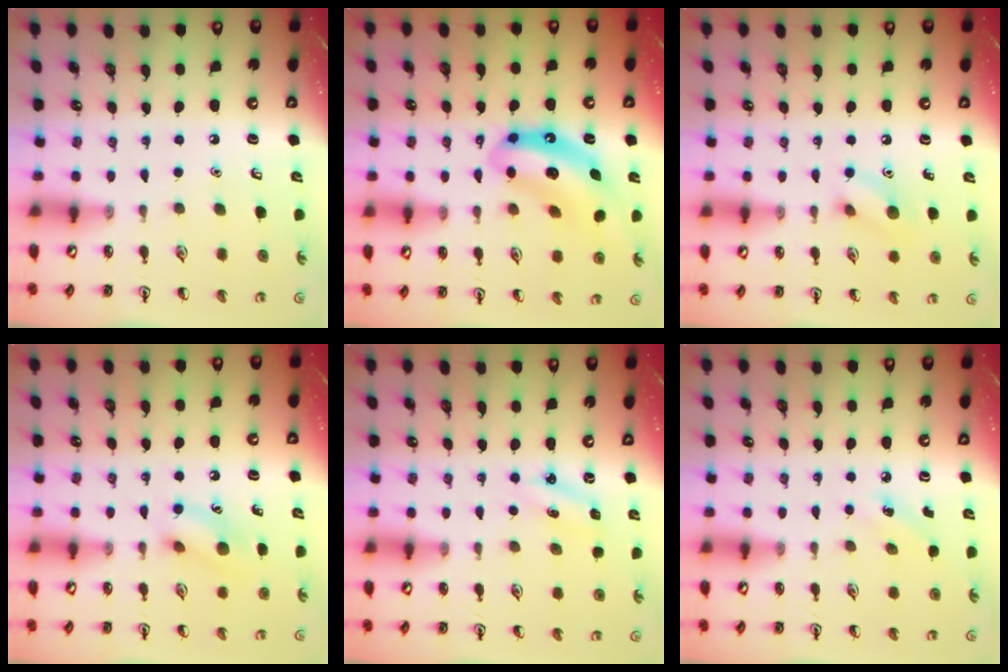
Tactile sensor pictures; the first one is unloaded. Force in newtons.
{"total": 11.5, "press": 10.9, "slide": 3.8}
{"total": 7.0, "press": 7.0, "slide": 0.8}
{"total": 9.0, "press": 9.0, "slide": 0.7}
{"total": 2.9, "press": 2.7, "slide": 0.9}
{"total": 2.5, "press": 2.3, "slide": 0.9}